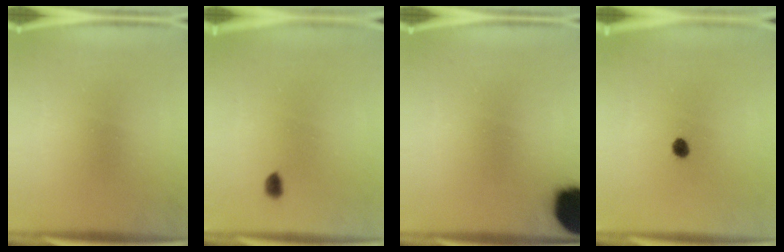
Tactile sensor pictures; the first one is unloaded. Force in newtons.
{"total": 2.1}
{"total": 17.5}
{"total": 2.1}